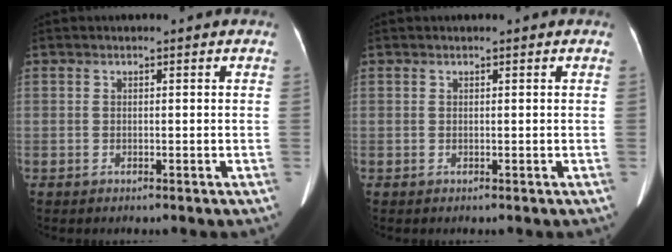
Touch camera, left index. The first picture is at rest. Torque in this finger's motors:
{"motor_torque": [0.11, 0.08, 0.02, 0.02]}